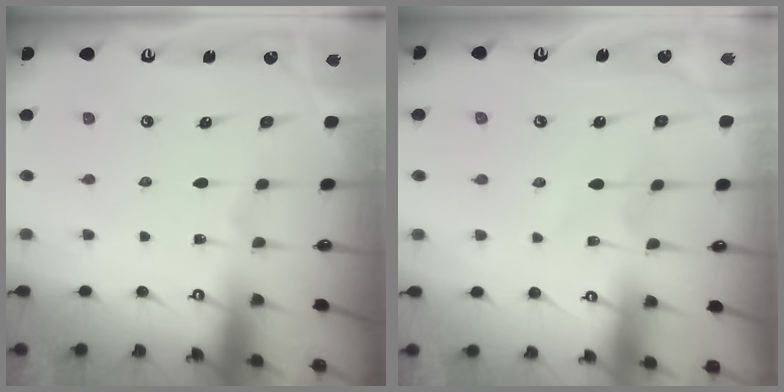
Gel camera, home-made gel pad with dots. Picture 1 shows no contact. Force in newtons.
{"total": 4.9, "press": 4.8, "slide": 0.6}